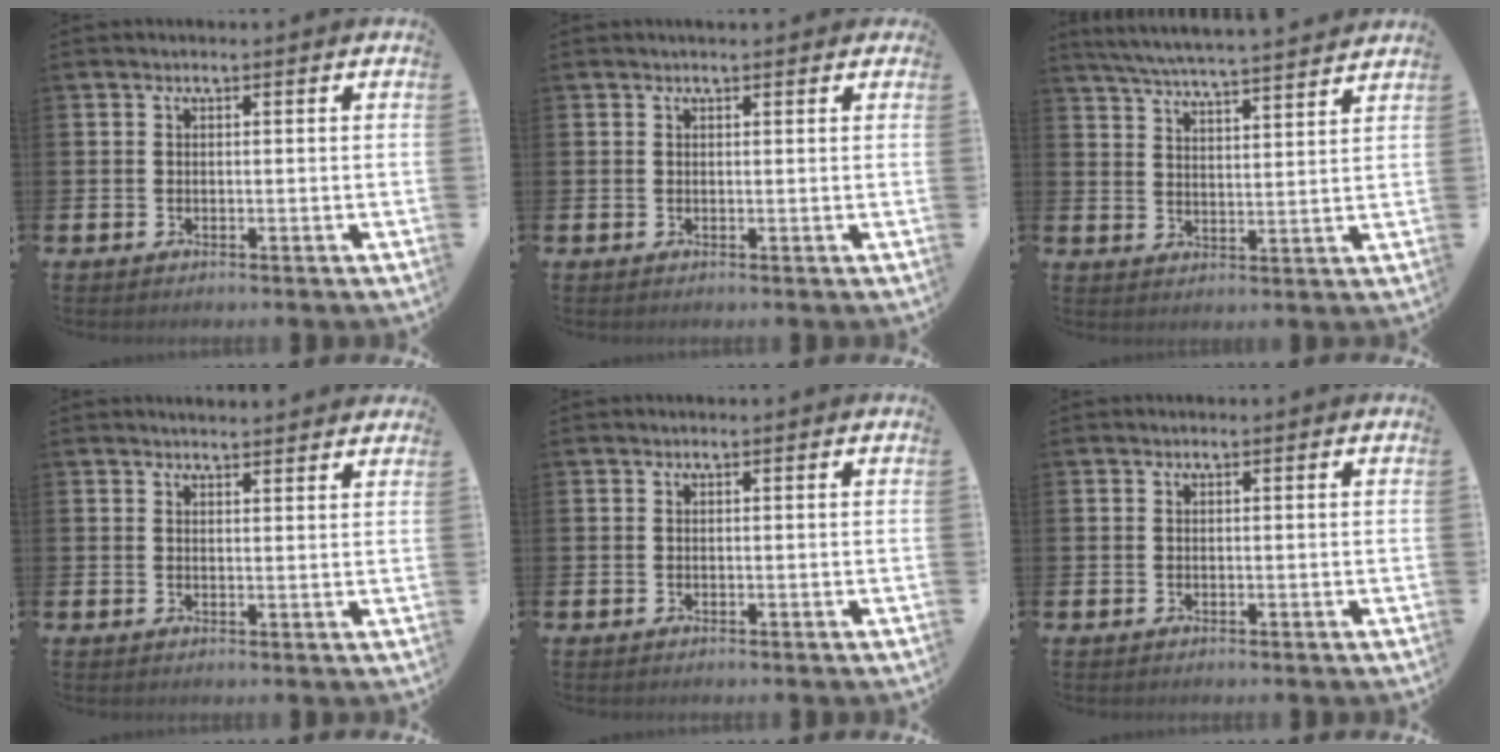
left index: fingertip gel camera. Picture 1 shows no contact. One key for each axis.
{"total": 0.8, "fx": 0.7, "fy": 0.2, "fz": 0.3, "tx": 0.004, "ty": -0.001, "tz": 0.009}
{"total": 6.0, "fx": 5.9, "fy": -0.3, "fz": 1.3, "tx": -0.046, "ty": -0.041, "tz": 0.103}
{"total": 2.3, "fx": 2.3, "fy": 0.1, "fz": 0.0, "tx": -0.002, "ty": -0.010, "tz": 0.041}
{"total": 0.0}
{"total": 0.0}